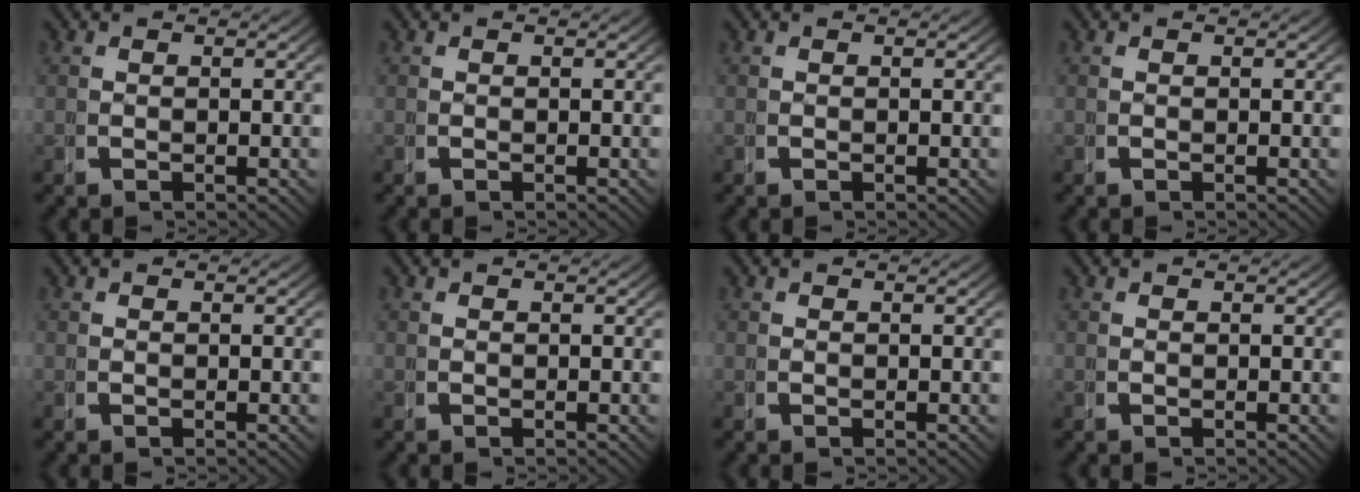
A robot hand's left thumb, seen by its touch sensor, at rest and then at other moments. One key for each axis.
{"total": 0.0}
{"total": 0.0}
{"total": 0.0}
{"total": 0.6, "fx": 0.2, "fy": -0.5, "fz": -0.2, "tx": 0.006, "ty": -0.001, "tz": 0.006}
{"total": 0.0}
{"total": 0.0}
{"total": 0.0}